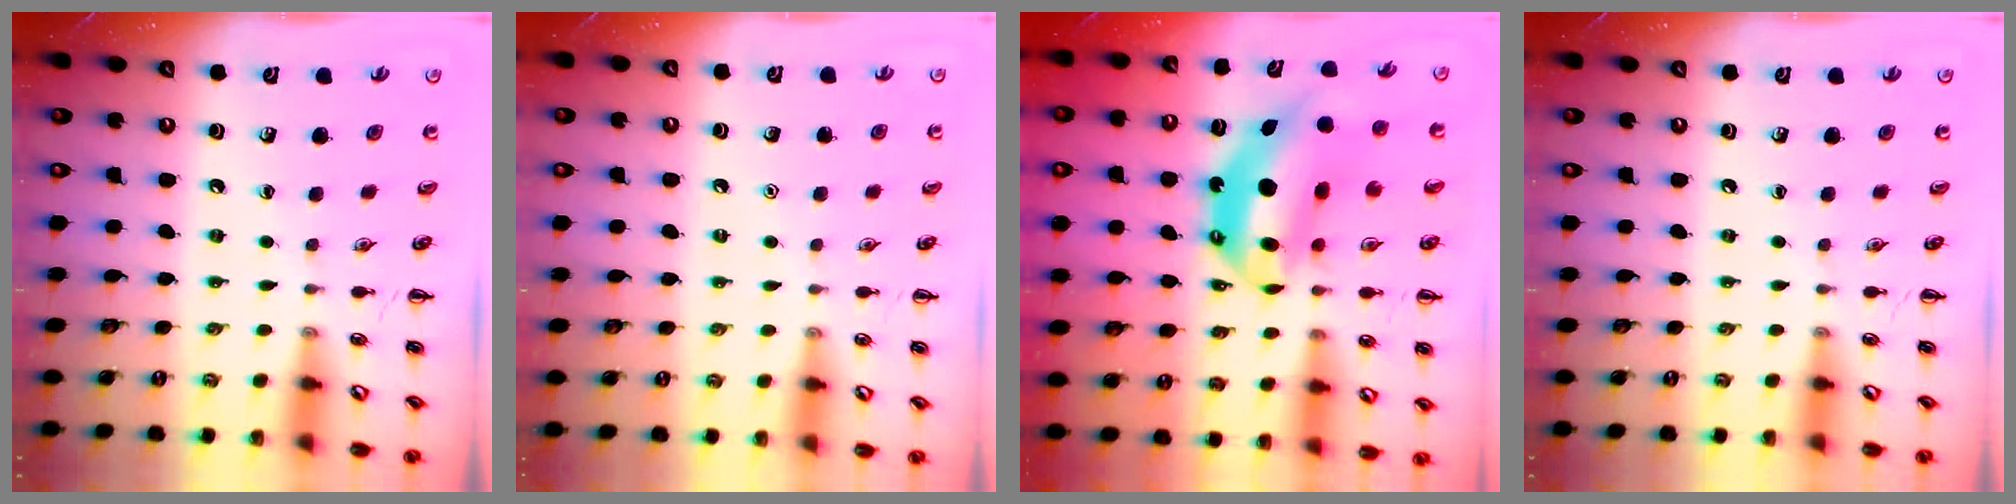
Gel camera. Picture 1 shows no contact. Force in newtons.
{"total": 1.6, "press": 1.6, "slide": 0.1}
{"total": 10.3, "press": 10.0, "slide": 2.4}
{"total": 0.0}